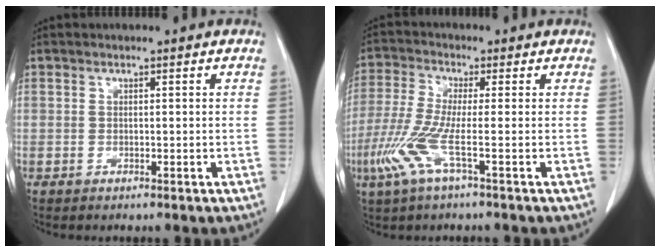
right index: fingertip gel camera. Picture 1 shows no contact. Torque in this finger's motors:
{"motor_torque": [1.05, -0.49, 0.28, 0.15]}